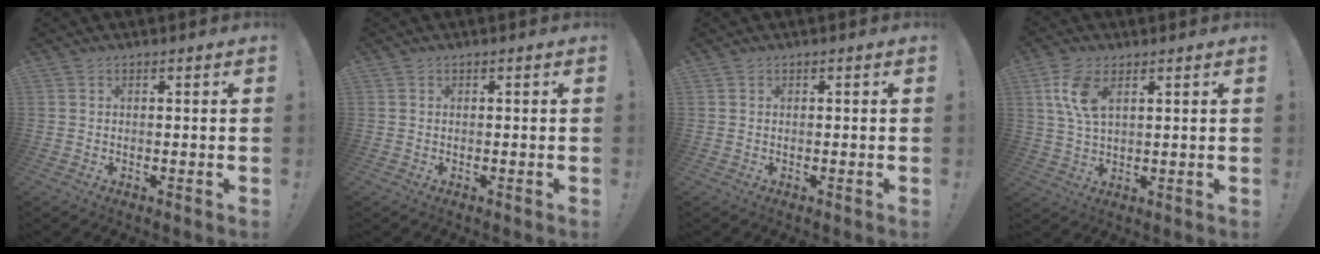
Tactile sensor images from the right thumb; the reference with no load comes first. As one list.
[{"total": 0.0}, {"total": 0.0}, {"total": 8.6, "force": [3.7, 4.1, 6.5], "torque": [-0.130, -0.008, 0.067]}]